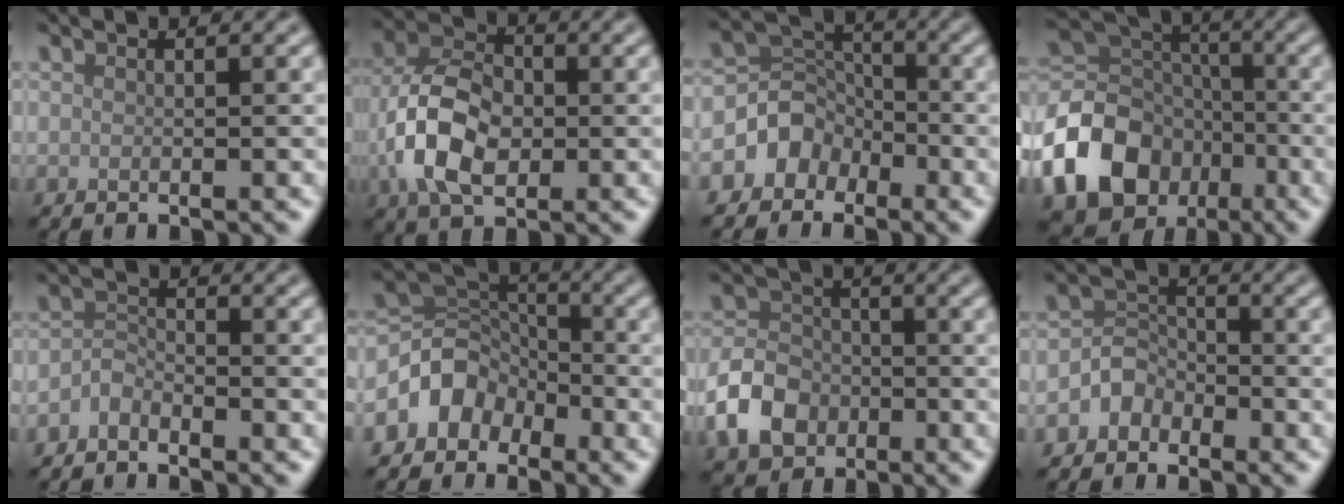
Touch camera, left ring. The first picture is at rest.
{"total": 7.5, "force": [-1.3, 5.0, 5.5], "torque": [-0.118, 0.005, -0.031]}
{"total": 3.8, "force": [-1.9, 3.2, 1.0], "torque": [-0.010, 0.007, -0.044]}
{"total": 16.9, "force": [-8.4, 13.0, 6.8], "torque": [-0.150, -0.041, -0.154]}
{"total": 1.7, "force": [-1.5, 0.7, 0.5], "torque": [-0.008, 0.007, -0.034]}
{"total": 4.5, "force": [-2.5, 3.4, 1.4], "torque": [-0.015, 0.008, -0.056]}
{"total": 5.2, "force": [-2.2, 4.0, 2.6], "torque": [-0.053, 0.001, -0.052]}
{"total": 2.4, "force": [-1.6, 1.8, 0.5], "torque": [0.000, 0.012, -0.036]}